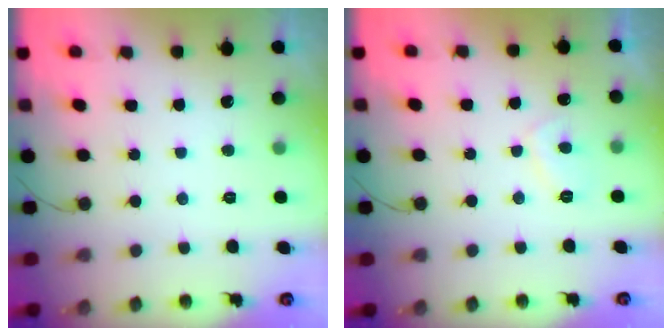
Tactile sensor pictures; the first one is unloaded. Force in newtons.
{"total": 2.7, "press": 2.6, "slide": 0.4}